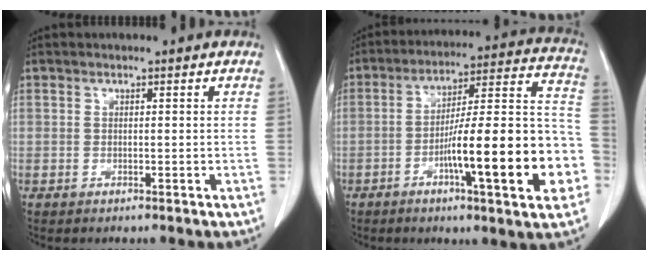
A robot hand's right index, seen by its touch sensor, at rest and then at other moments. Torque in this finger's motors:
{"motor_torque": [1.31, -0.83, 0.53, 0.21]}